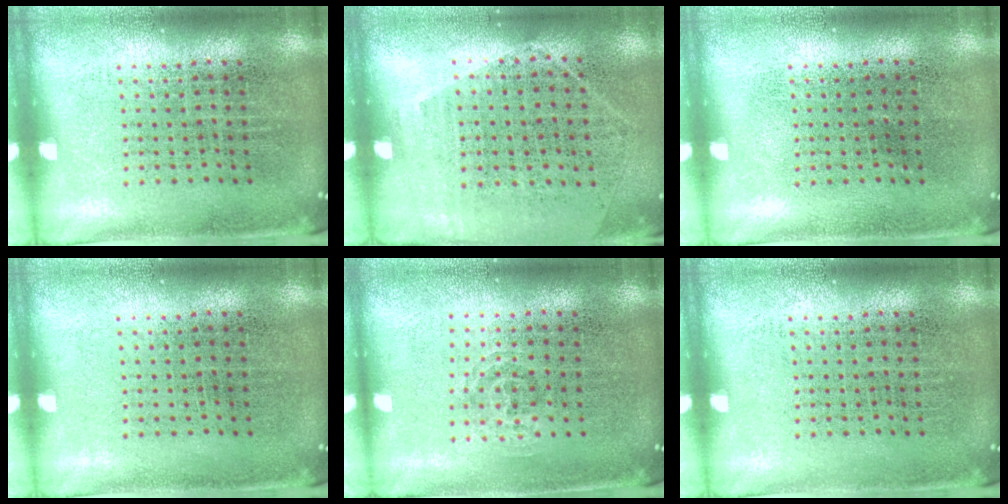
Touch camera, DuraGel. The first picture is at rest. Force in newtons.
{"total": 1.3, "press": 1.0, "slide": 0.7}
{"total": 0.0}
{"total": 0.0}
{"total": 0.9, "press": 0.6, "slide": 0.7}
{"total": 0.0}